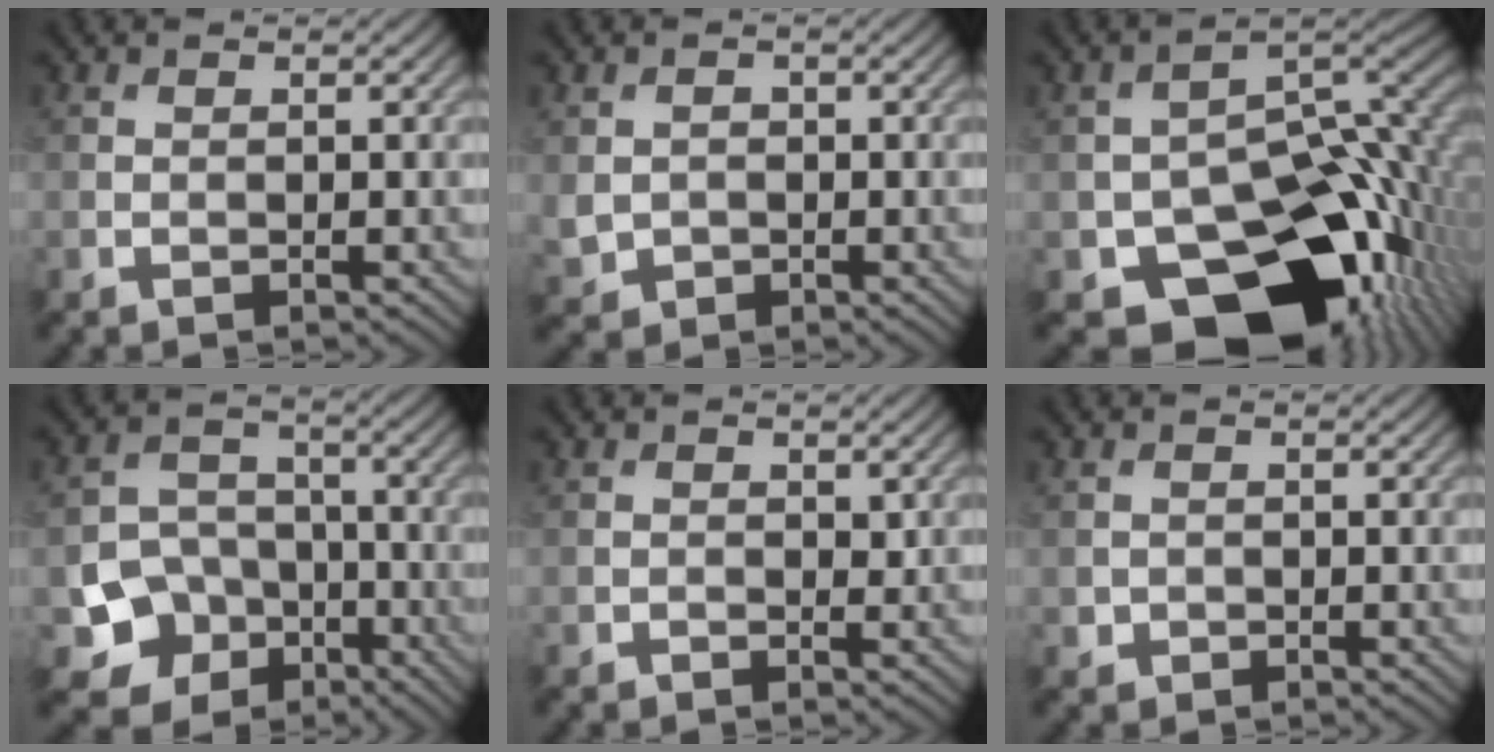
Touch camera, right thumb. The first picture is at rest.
{"total": 2.4, "force": [-0.3, 2.2, 1.0], "torque": [-0.028, -0.007, -0.004]}
{"total": 17.2, "force": [-7.7, 10.8, 10.9], "torque": [-0.142, -0.042, -0.120]}
{"total": 9.1, "force": [-4.1, 7.4, 3.2], "torque": [-0.073, -0.025, -0.089]}
{"total": 0.6, "force": [-0.1, 0.4, 0.4], "torque": [-0.002, -0.004, -0.003]}
{"total": 0.8, "force": [-0.2, 0.8, 0.2], "torque": [-0.002, -0.006, -0.006]}